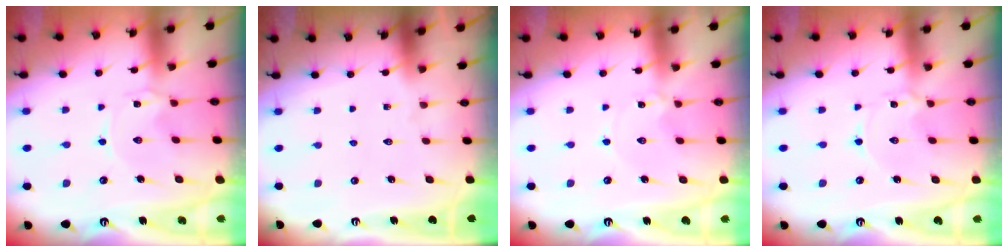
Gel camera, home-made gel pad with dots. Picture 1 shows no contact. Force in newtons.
{"total": 0.0}
{"total": 0.9, "press": 0.9, "slide": 0.2}
{"total": 1.2, "press": 1.2, "slide": 0.3}